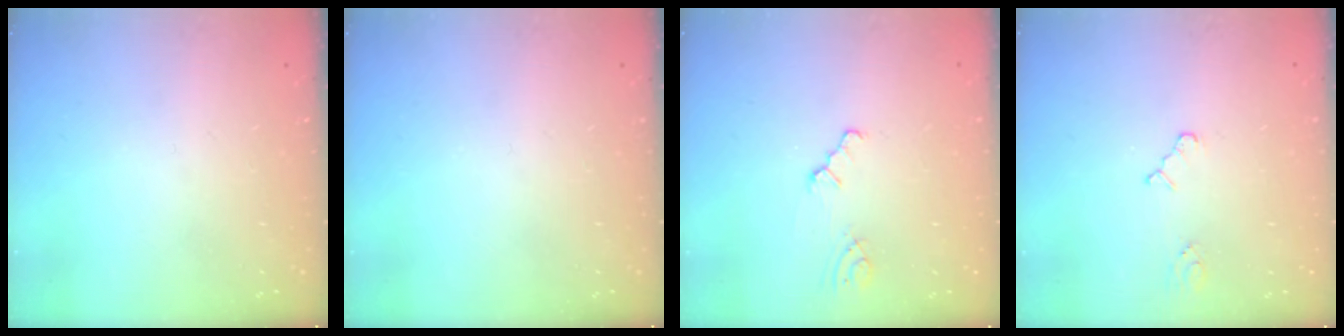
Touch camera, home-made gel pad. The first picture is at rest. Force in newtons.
{"total": 0.0}
{"total": 1.2, "press": 1.1, "slide": 0.2}
{"total": 2.8, "press": 2.8, "slide": 0.4}